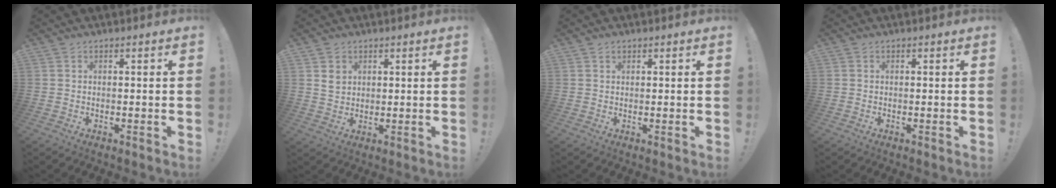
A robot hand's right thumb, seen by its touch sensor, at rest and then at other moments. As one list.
[{"total": 3.8, "force": [1.8, 3.2, 0.8], "torque": [-0.001, -0.007, 0.031]}, {"total": 0.7, "force": [0.5, 0.4, 0.2], "torque": [0.002, -0.002, 0.009]}, {"total": 0.0}]